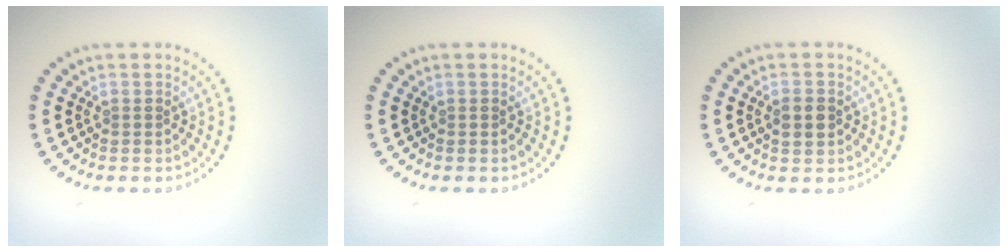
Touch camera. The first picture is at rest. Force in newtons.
{"total": 0.0}
{"total": 2.3, "press": 2.3, "slide": 0.1}